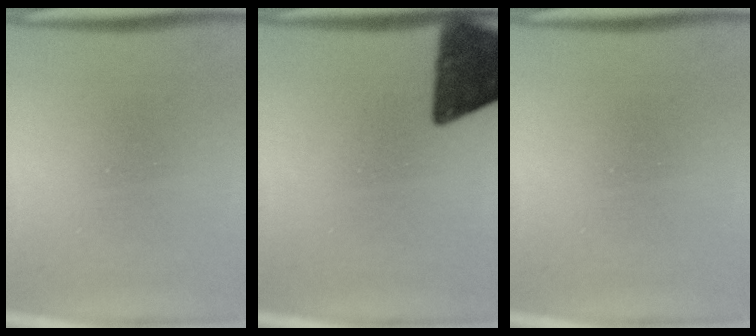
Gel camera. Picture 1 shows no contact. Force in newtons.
{"total": 13.7}
{"total": 0.0}